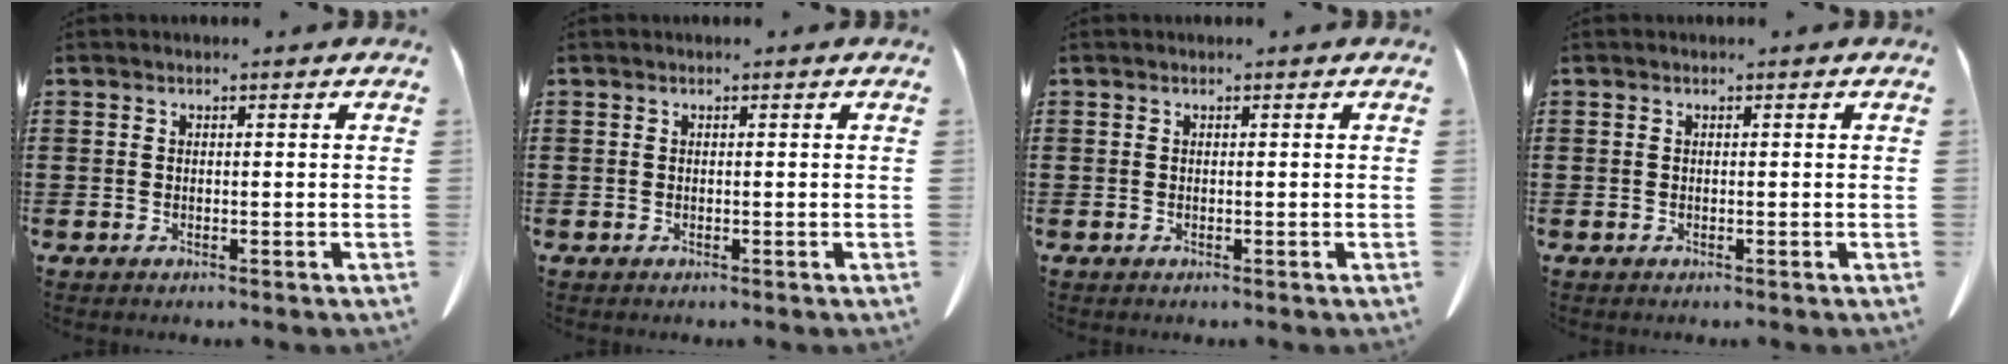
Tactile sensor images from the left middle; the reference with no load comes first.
{"total": 0.0}
{"total": 0.0}
{"total": 0.0}